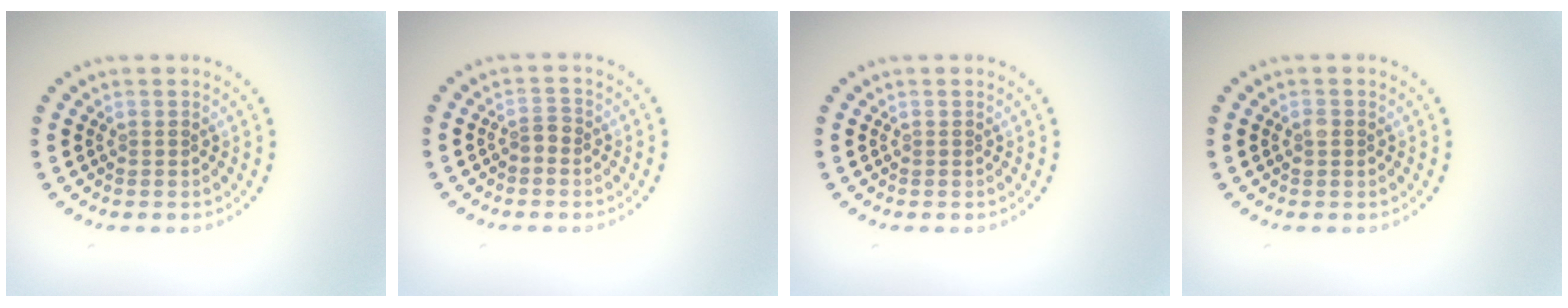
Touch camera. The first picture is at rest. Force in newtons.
{"total": 1.1, "press": 1.0, "slide": 0.5}
{"total": 0.0}
{"total": 1.2, "press": 1.2, "slide": 0.0}